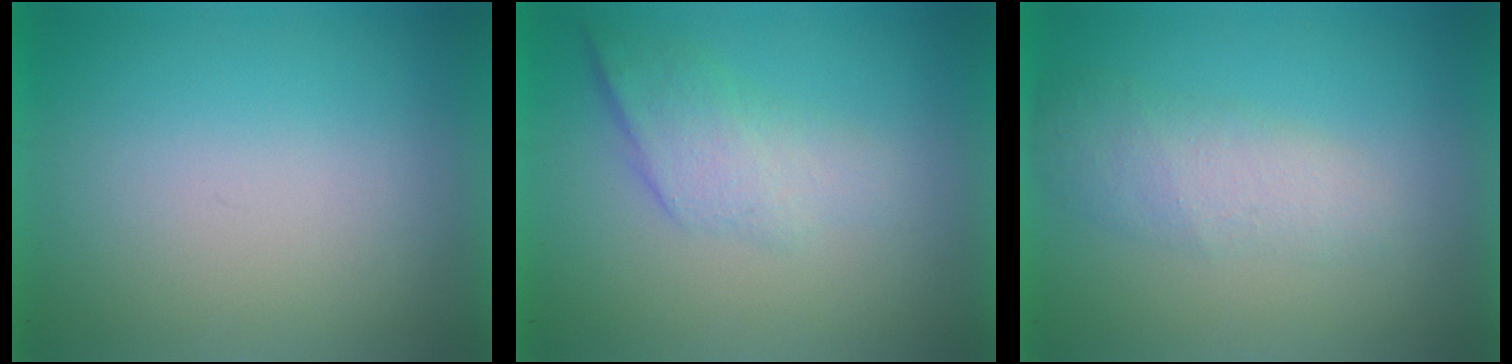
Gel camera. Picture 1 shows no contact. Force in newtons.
{"total": 2.2}
{"total": 2.3}